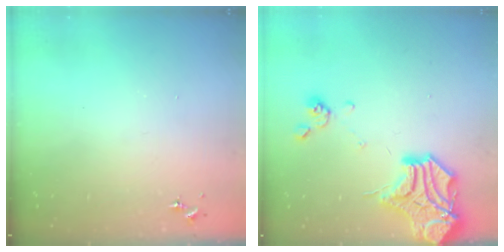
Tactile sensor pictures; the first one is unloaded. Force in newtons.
{"total": 19.9, "press": 19.8, "slide": 2.6}